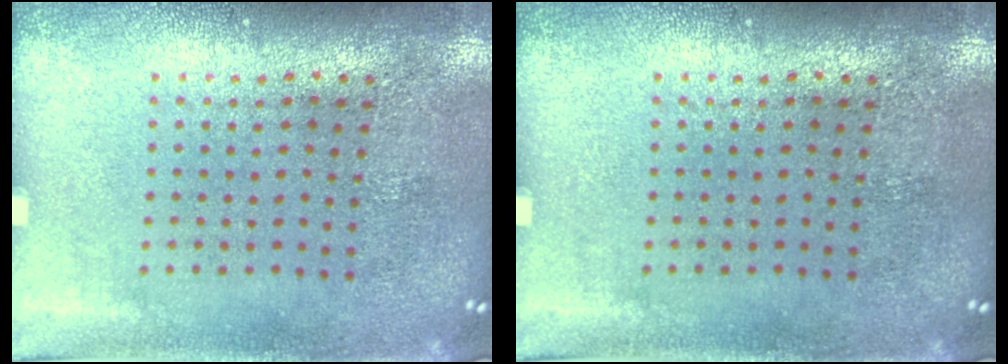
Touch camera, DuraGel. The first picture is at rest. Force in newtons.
{"total": 0.0}